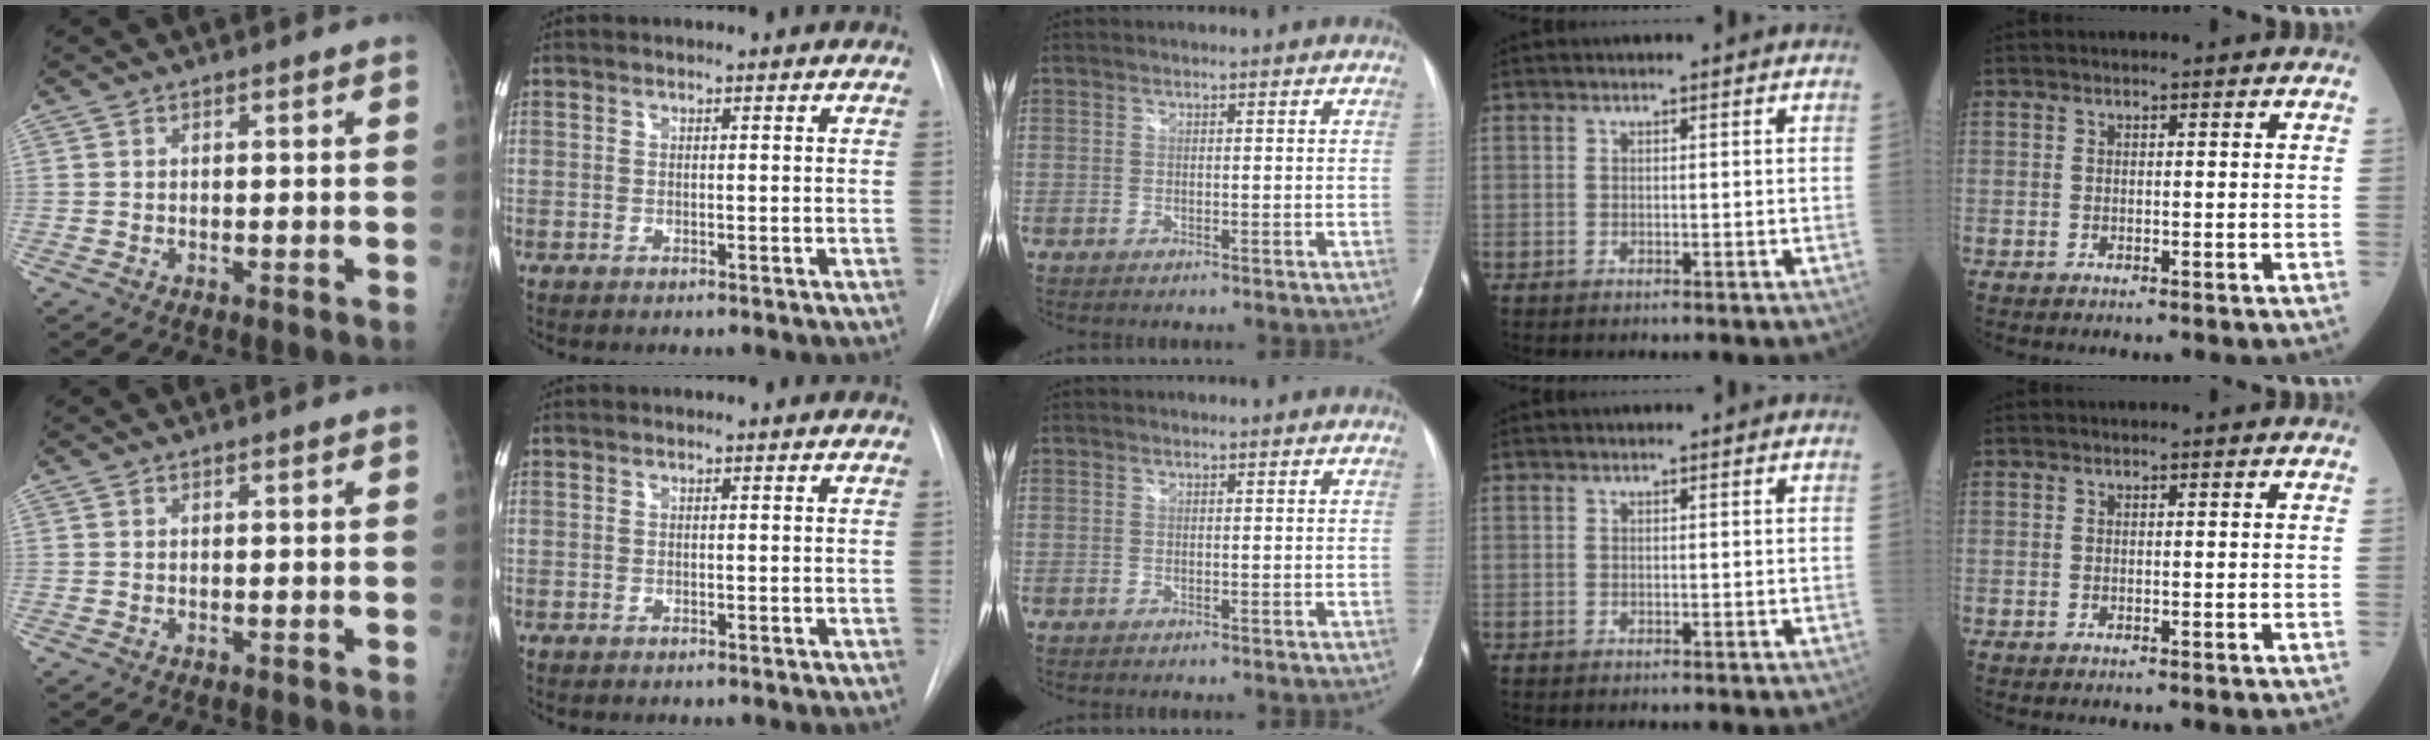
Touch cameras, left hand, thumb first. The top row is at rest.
{}